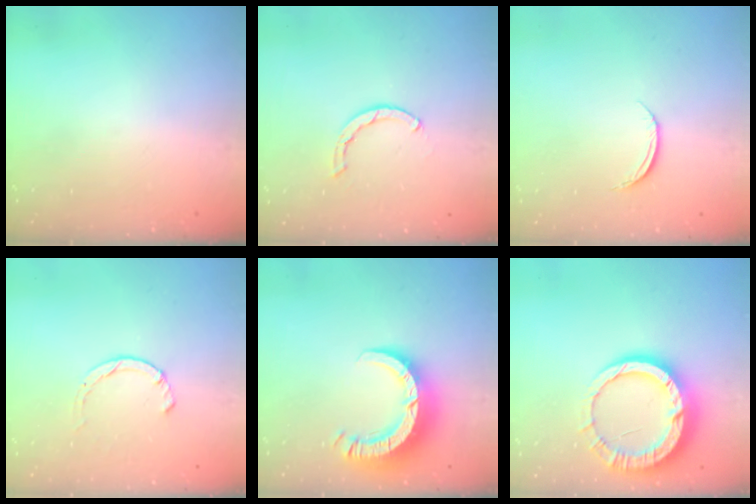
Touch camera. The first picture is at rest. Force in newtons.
{"total": 2.1, "press": 2.1, "slide": 0.2}
{"total": 5.0, "press": 4.9, "slide": 0.6}
{"total": 2.3, "press": 2.3, "slide": 0.5}
{"total": 10.6, "press": 10.5, "slide": 1.0}
{"total": 14.6, "press": 14.5, "slide": 1.5}